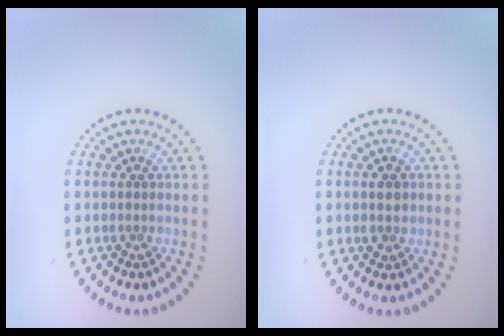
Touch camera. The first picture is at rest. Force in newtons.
{"total": 1.5, "press": 1.4, "slide": 0.3}